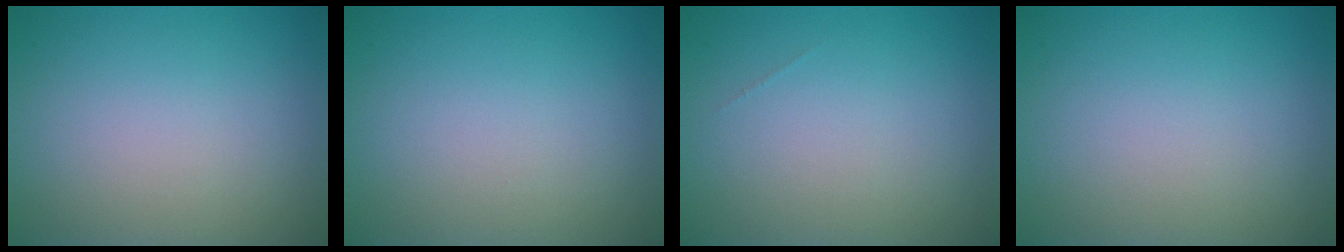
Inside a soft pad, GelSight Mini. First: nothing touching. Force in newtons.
{"total": 0.0}
{"total": 0.0}
{"total": 0.0}